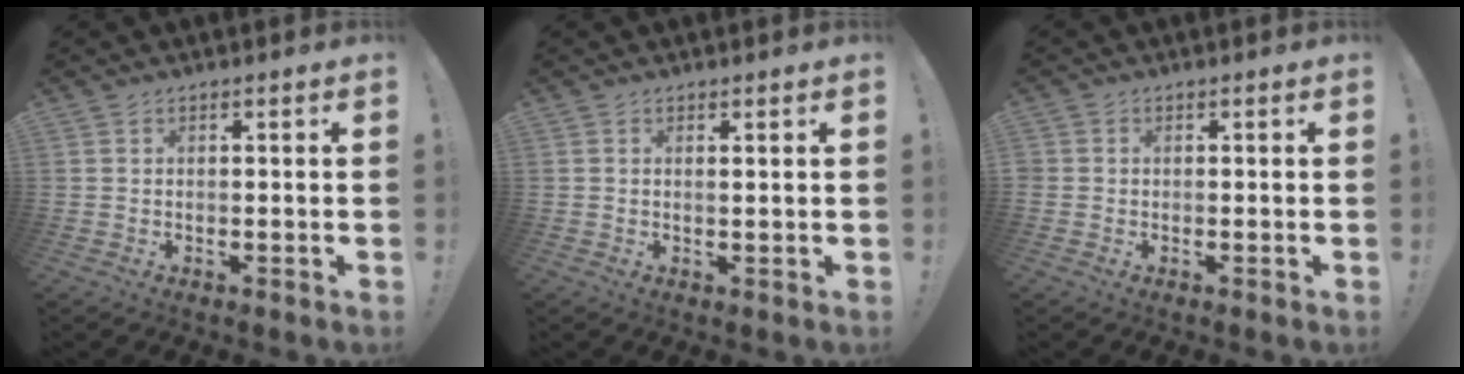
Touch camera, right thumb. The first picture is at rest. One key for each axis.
{"total": 1.1, "fx": 0.8, "fy": -0.2, "fz": 0.8, "tx": 0.000, "ty": -0.006, "tz": 0.010}
{"total": 0.6, "fx": -0.2, "fy": 0.6, "fz": 0.0, "tx": 0.001, "ty": 0.000, "tz": -0.003}